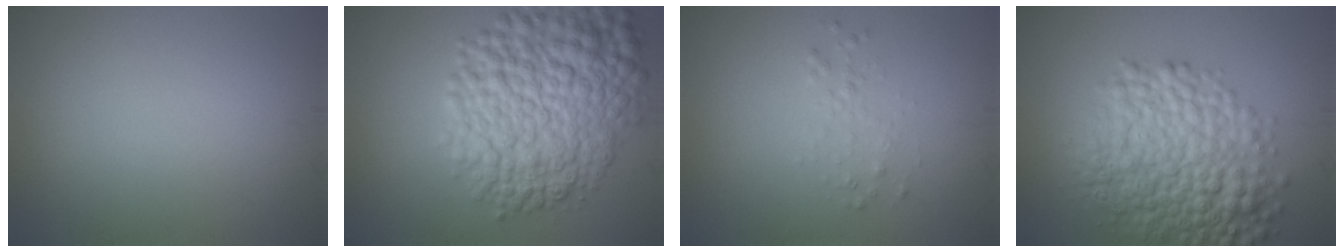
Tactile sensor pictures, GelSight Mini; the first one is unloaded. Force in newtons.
{"total": 10.7, "press": 10.7, "slide": 0.3}
{"total": 1.1, "press": 1.1, "slide": 0.1}
{"total": 9.8, "press": 9.8, "slide": 0.1}